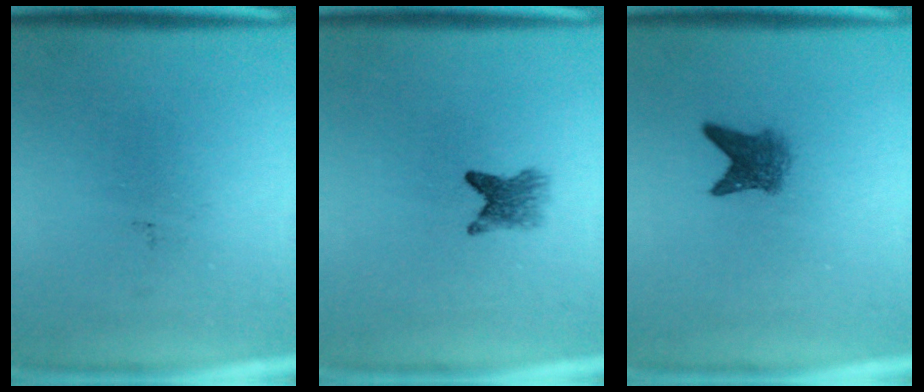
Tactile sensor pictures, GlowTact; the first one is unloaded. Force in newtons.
{"total": 2.9}
{"total": 3.1}